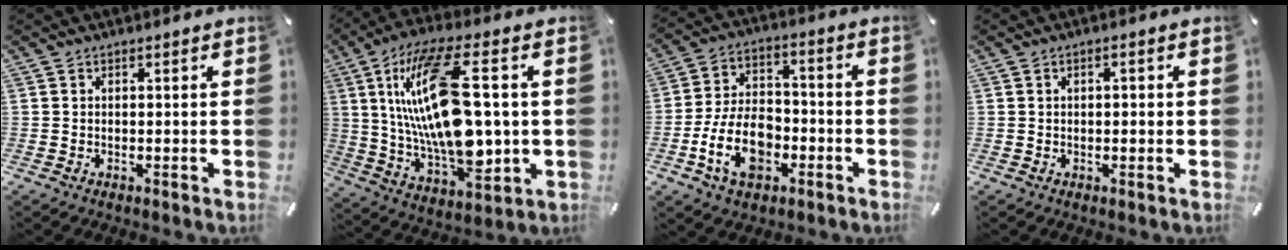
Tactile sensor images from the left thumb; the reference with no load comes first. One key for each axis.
{"total": 25.4, "fx": 4.1, "fy": 11.0, "fz": 22.5, "tx": -0.460, "ty": -0.020, "tz": 0.060}
{"total": 14.0, "fx": -5.1, "fy": 9.1, "fz": 9.4, "tx": -0.188, "ty": 0.018, "tz": -0.089}
{"total": 1.7, "fx": -0.1, "fy": 0.8, "fz": 1.5, "tx": -0.028, "ty": 0.006, "tz": -0.004}